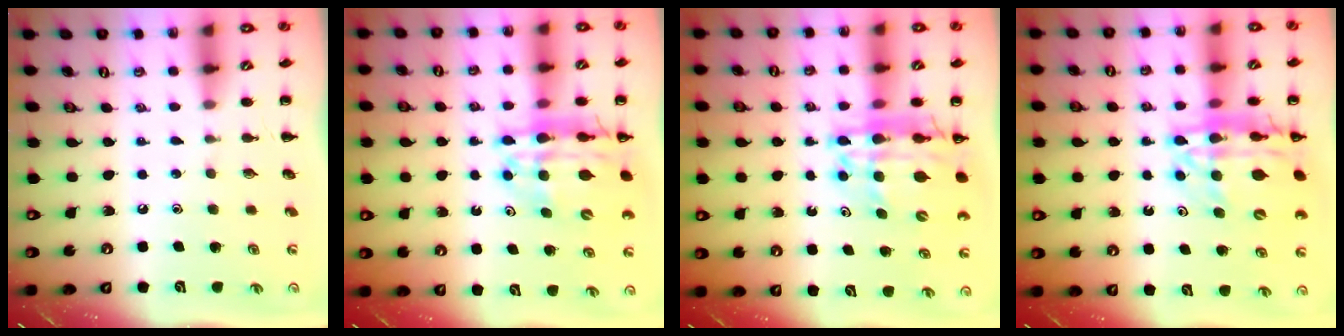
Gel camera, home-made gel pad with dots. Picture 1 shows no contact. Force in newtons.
{"total": 16.5, "press": 16.0, "slide": 4.0}
{"total": 16.8, "press": 16.2, "slide": 4.5}
{"total": 19.9, "press": 19.4, "slide": 4.5}